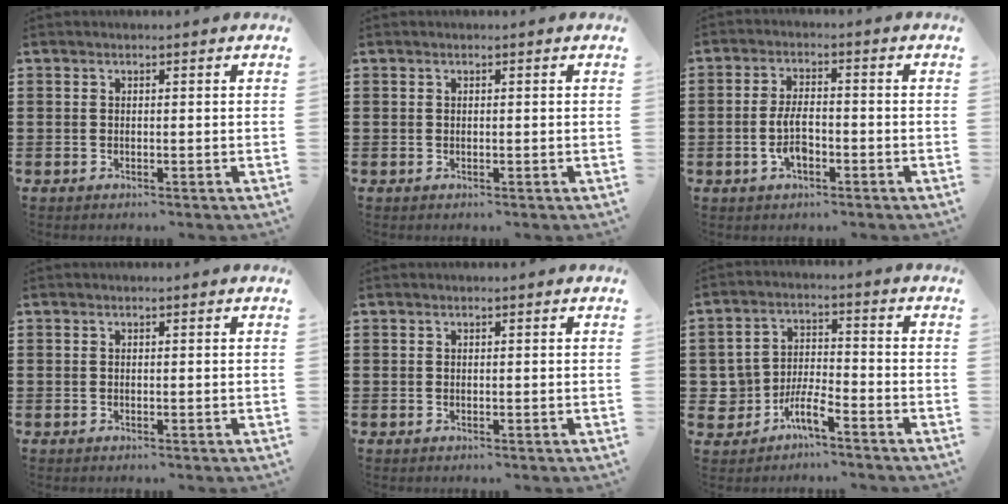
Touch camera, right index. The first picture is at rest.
{"total": 0.0}
{"total": 5.3, "force": [-1.5, 2.1, 4.7], "torque": [-0.103, -0.003, -0.031]}
{"total": 0.0}
{"total": 0.0}
{"total": 5.4, "force": [-3.8, 2.5, 3.0], "torque": [-0.073, 0.008, -0.078]}